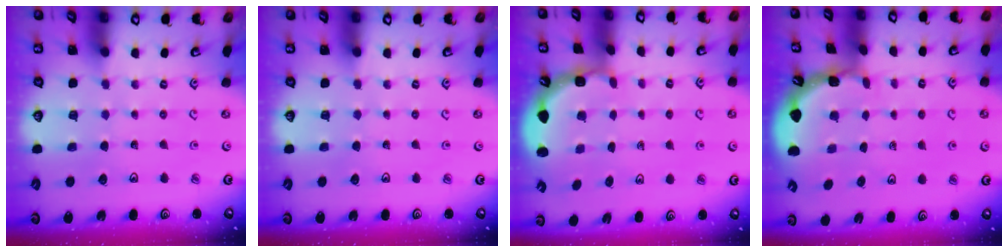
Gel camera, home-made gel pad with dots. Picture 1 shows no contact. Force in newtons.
{"total": 0.0}
{"total": 2.1, "press": 1.9, "slide": 0.8}
{"total": 1.7, "press": 1.7, "slide": 0.1}